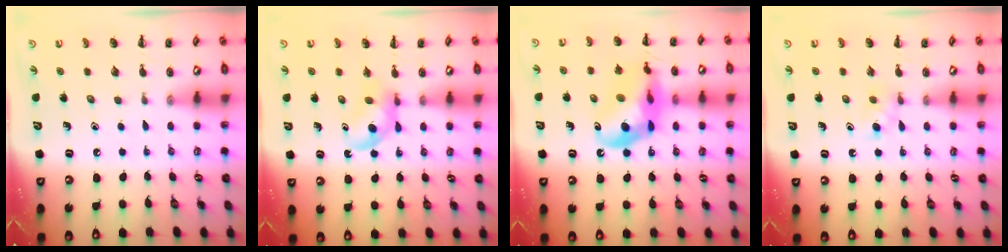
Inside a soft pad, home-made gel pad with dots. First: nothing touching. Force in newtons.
{"total": 4.4, "press": 4.1, "slide": 1.6}
{"total": 15.7, "press": 15.3, "slide": 3.4}
{"total": 3.0, "press": 2.7, "slide": 1.2}